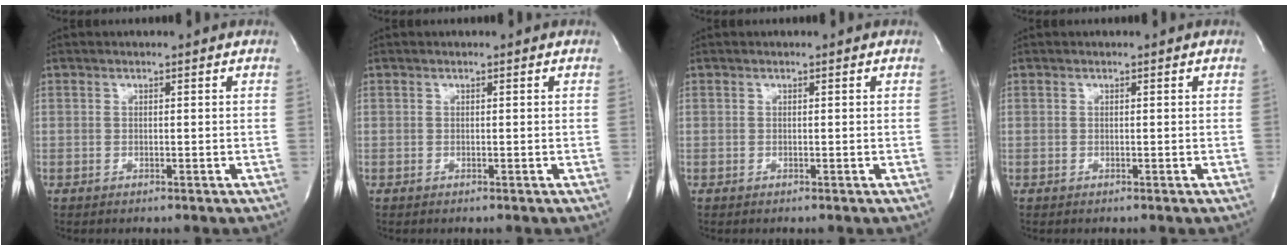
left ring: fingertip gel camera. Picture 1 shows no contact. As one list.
[{"total": 0.0}, {"total": 0.0}, {"total": 0.0}]